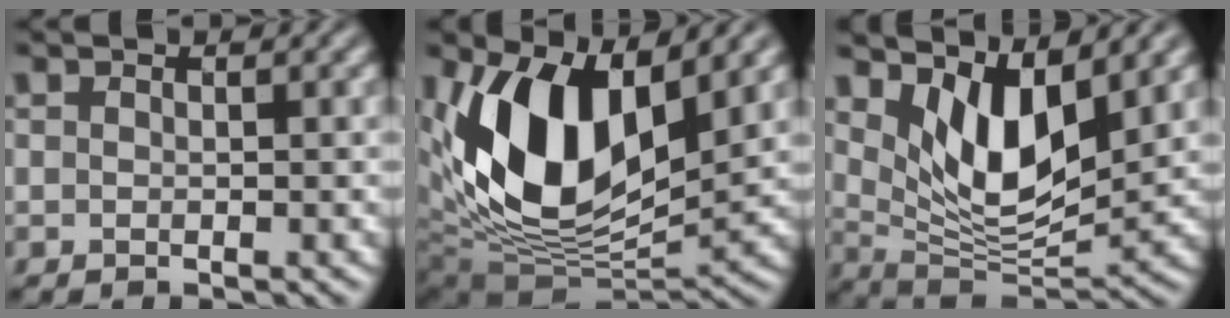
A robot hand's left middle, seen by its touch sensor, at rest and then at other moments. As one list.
[{"total": 12.6, "force": [3.8, 7.0, 9.8], "torque": [-0.192, -0.009, 0.069]}, {"total": 7.9, "force": [3.2, 3.6, 6.2], "torque": [-0.124, -0.022, 0.059]}]